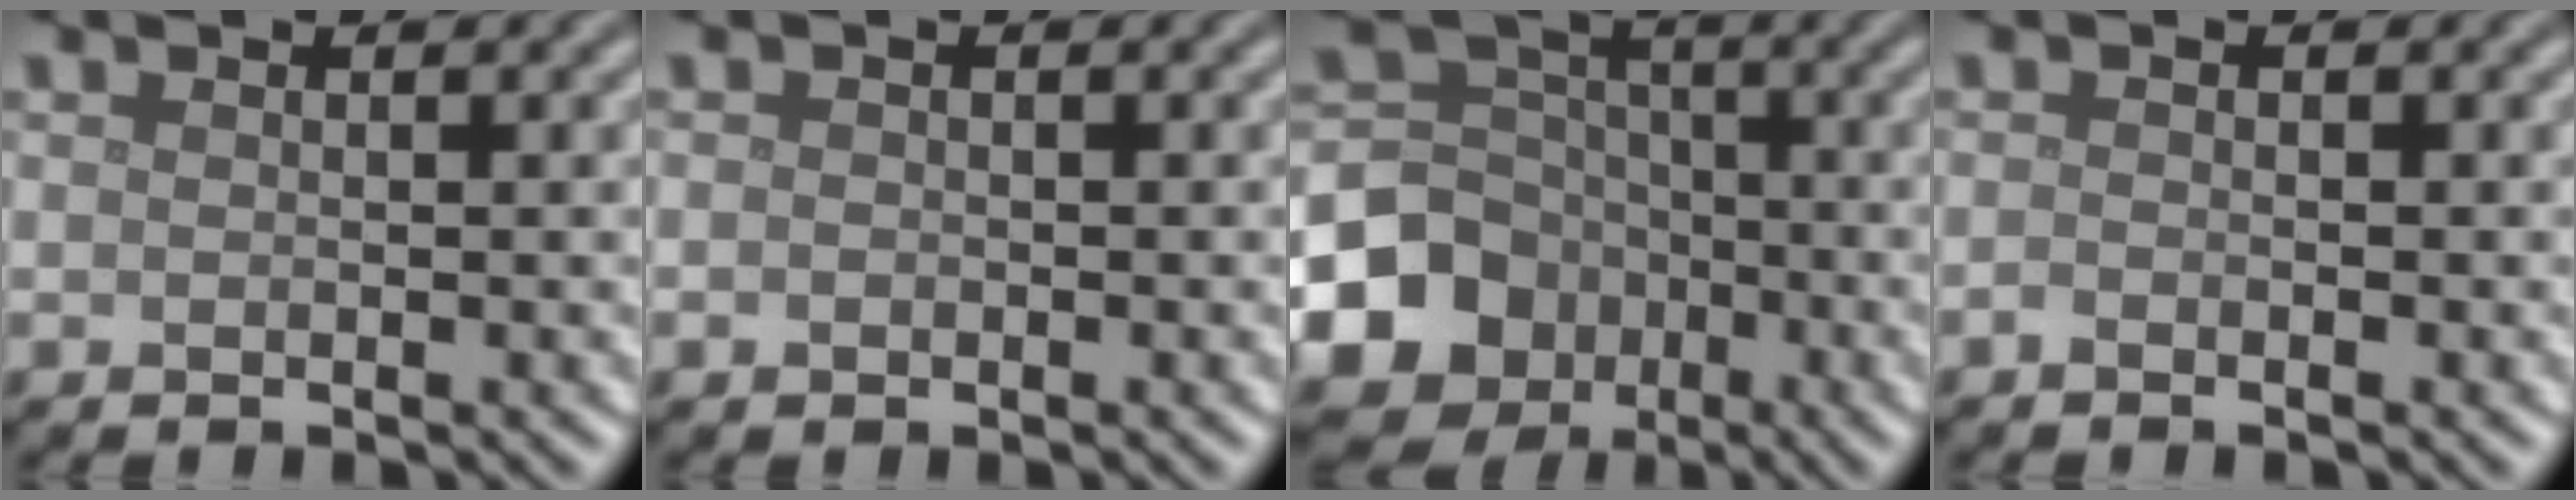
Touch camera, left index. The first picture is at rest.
{"total": 0.7, "force": [-0.3, 0.6, 0.2], "torque": [-0.003, -0.003, -0.007]}
{"total": 9.7, "force": [-4.0, 8.4, 2.7], "torque": [-0.065, -0.014, -0.095]}
{"total": 0.6, "force": [-0.5, 0.2, 0.2], "torque": [-0.003, -0.001, -0.010]}